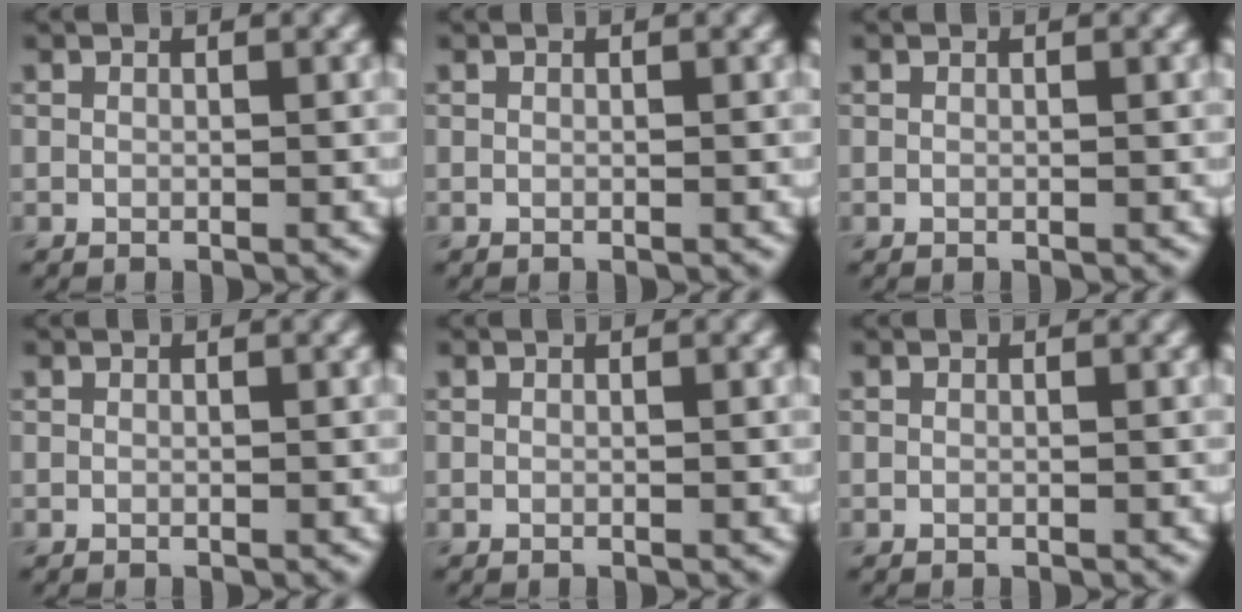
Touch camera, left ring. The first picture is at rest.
{"total": 0.0}
{"total": 0.0}
{"total": 0.0}
{"total": 0.0}
{"total": 0.0}